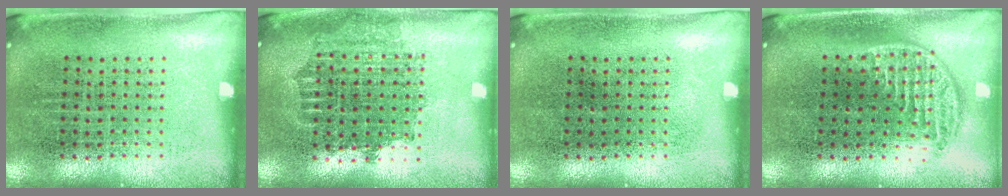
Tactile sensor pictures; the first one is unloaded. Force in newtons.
{"total": 1.6, "press": 1.3, "slide": 0.9}
{"total": 0.0}
{"total": 1.4, "press": 1.2, "slide": 0.7}